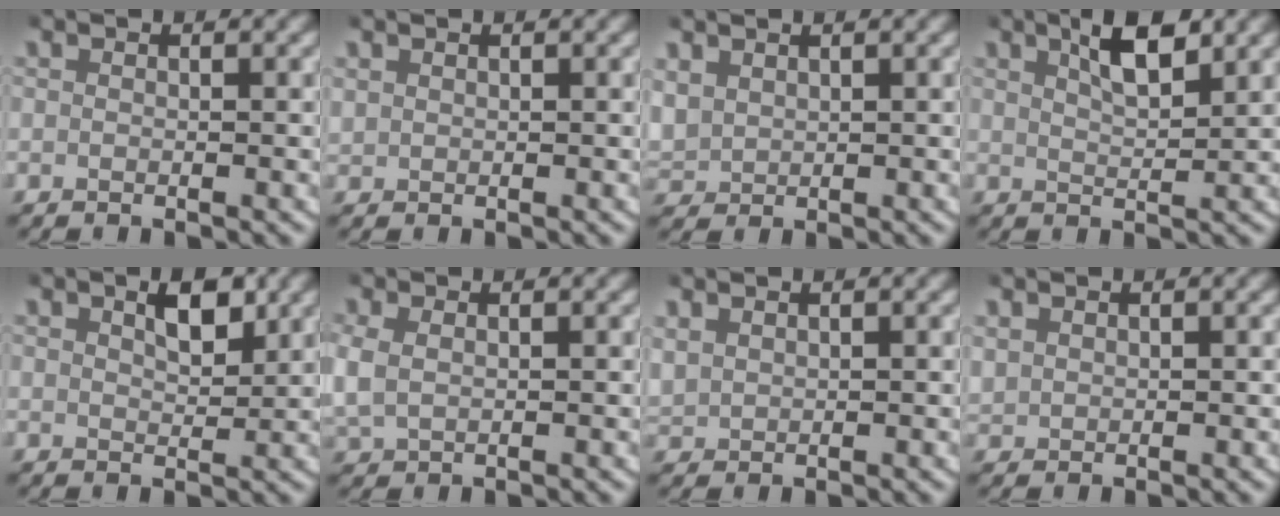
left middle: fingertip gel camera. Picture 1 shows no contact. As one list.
[{"total": 1.0, "force": [0.7, 0.7, 0.3], "torque": [-0.009, 0.003, 0.015]}, {"total": 3.2, "force": [1.2, 2.7, 1.2], "torque": [-0.052, -0.002, 0.029]}, {"total": 4.0, "force": [2.4, 1.1, 2.9], "torque": [-0.047, 0.003, 0.040]}, {"total": 2.7, "force": [1.4, 1.2, 2.0], "torque": [-0.024, -0.003, 0.025]}, {"total": 3.0, "force": [0.4, 2.4, 1.8], "torque": [-0.059, -0.004, 0.015]}, {"total": 1.9, "force": [1.1, 1.4, 0.6], "torque": [-0.022, 0.004, 0.027]}, {"total": 1.4, "force": [0.9, 1.0, 0.4], "torque": [-0.013, 0.005, 0.021]}]